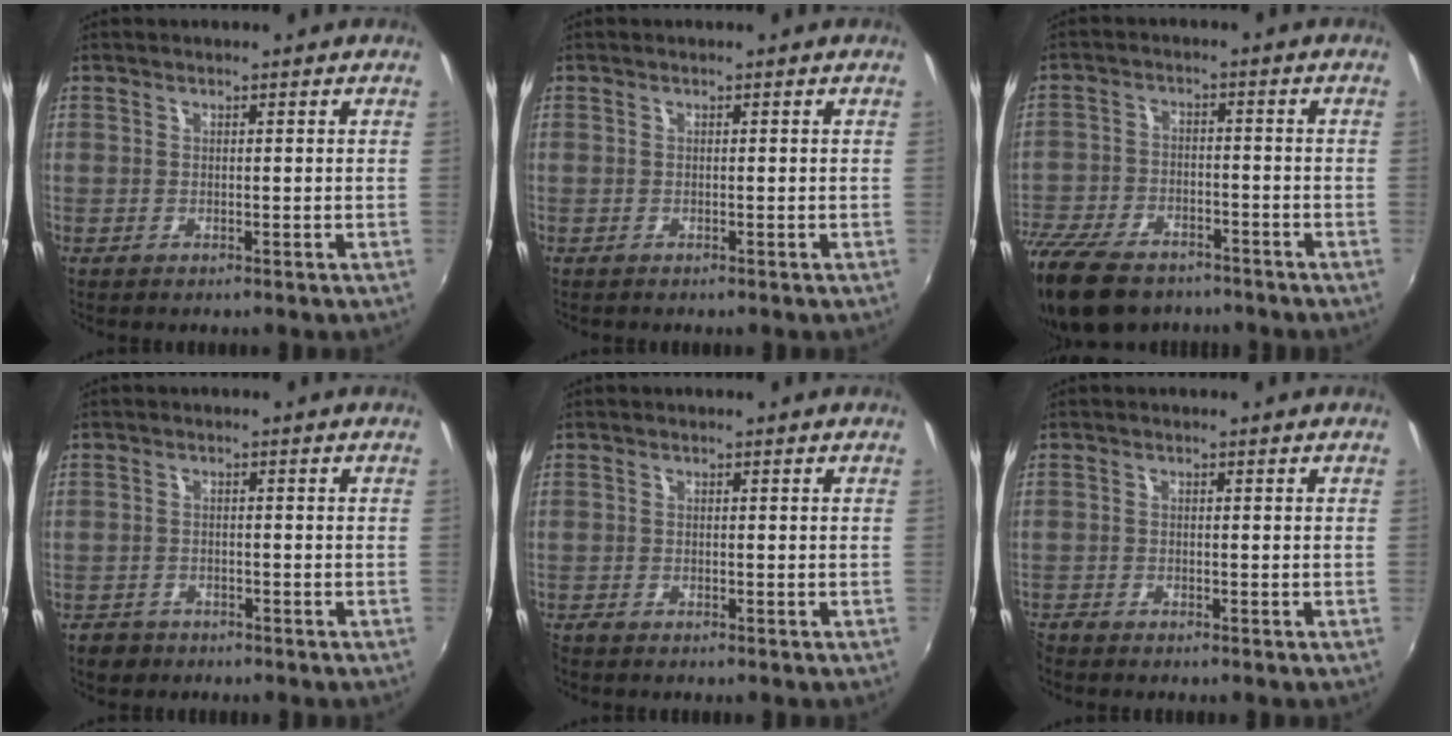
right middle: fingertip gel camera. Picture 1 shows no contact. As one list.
[{"total": 0.0}, {"total": 17.0, "force": [-12.8, 8.0, 7.8], "torque": [-0.198, -0.022, -0.218]}, {"total": 3.3, "force": [-2.5, 2.1, 0.6], "torque": [-0.026, -0.001, -0.043]}, {"total": 1.2, "force": [-1.2, 0.2, 0.3], "torque": [-0.008, -0.007, -0.024]}, {"total": 2.2, "force": [-2.1, 0.4, 0.4], "torque": [-0.014, -0.013, -0.045]}]